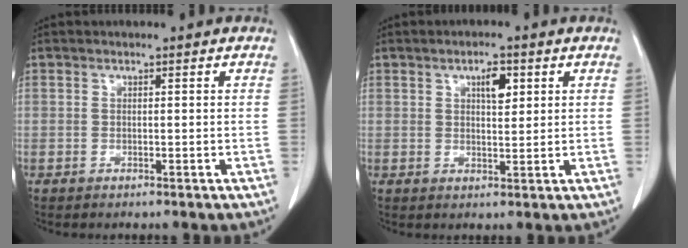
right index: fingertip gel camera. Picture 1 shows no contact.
{"total": 3.5, "force": [1.5, 1.3, 2.9], "torque": [-0.047, 0.000, 0.025]}